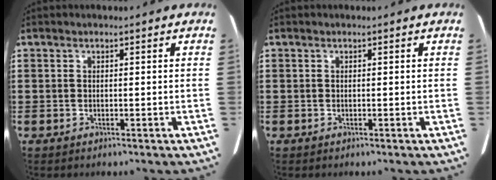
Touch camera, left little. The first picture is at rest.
{"total": 0.0}